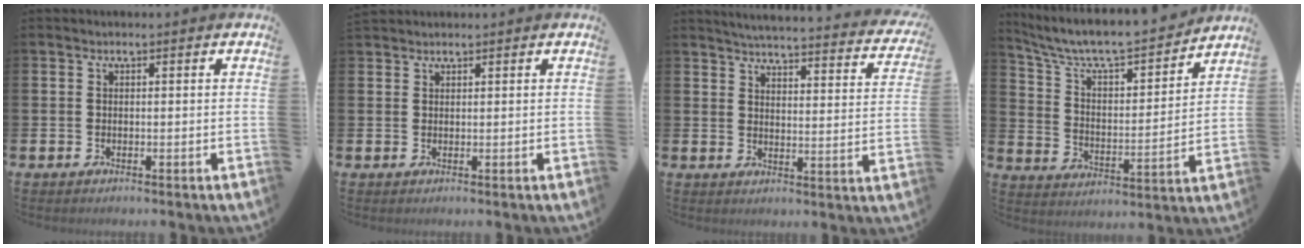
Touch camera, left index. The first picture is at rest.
{"total": 0.9, "force": [0.9, 0.2, -0.1], "torque": [0.011, -0.001, 0.015]}
{"total": 4.4, "force": [4.3, 0.1, 0.9], "torque": [-0.030, -0.043, 0.069]}
{"total": 7.5, "force": [6.8, 1.7, 2.7], "torque": [-0.089, -0.053, 0.112]}